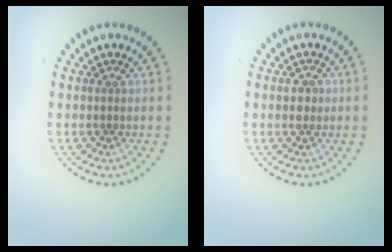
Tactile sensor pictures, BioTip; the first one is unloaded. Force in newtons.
{"total": 1.3, "press": 1.3, "slide": 0.1}